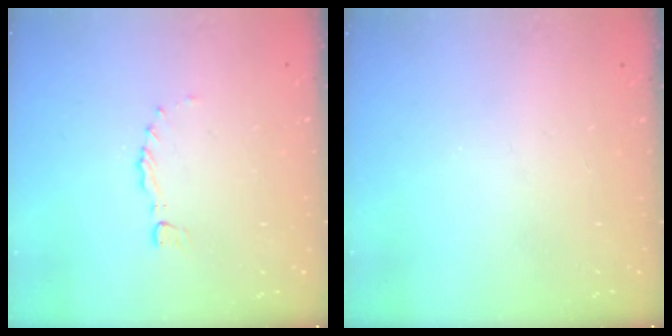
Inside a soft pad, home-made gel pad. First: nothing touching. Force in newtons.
{"total": 1.9, "press": 1.7, "slide": 0.8}